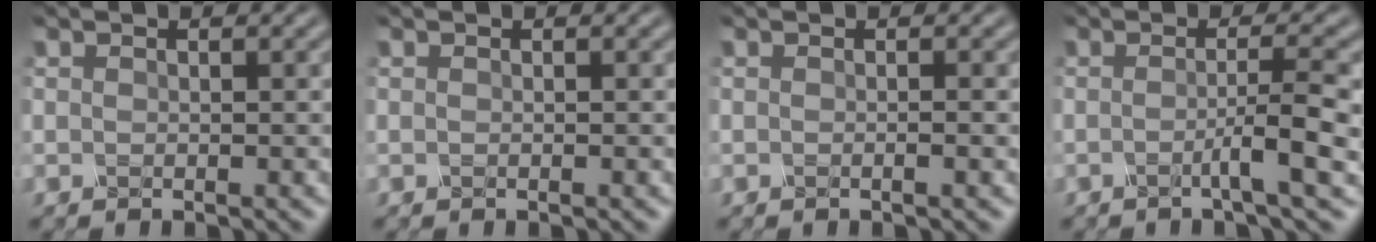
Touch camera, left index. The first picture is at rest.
{"total": 0.0}
{"total": 1.0, "force": [-0.3, 0.3, 0.8], "torque": [-0.010, 0.005, -0.011]}
{"total": 4.1, "force": [-1.0, 0.6, 4.0], "torque": [-0.060, -0.003, -0.022]}